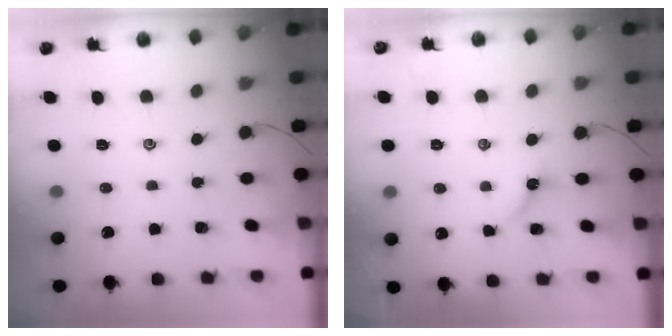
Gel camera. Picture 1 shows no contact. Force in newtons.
{"total": 3.8, "press": 3.8, "slide": 0.5}